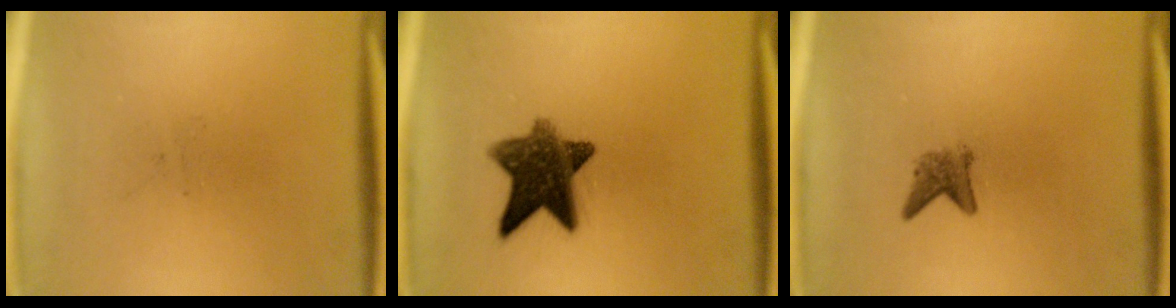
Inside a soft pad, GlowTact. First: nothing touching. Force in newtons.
{"total": 9.9}
{"total": 2.1}